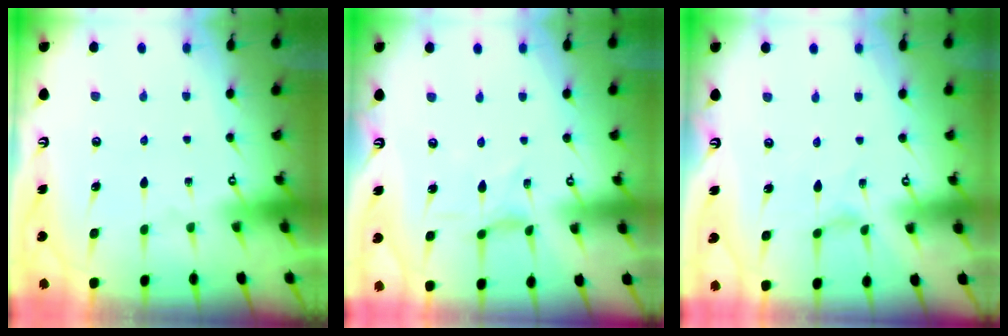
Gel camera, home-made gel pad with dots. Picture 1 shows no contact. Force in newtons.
{"total": 1.5, "press": 1.5, "slide": 0.3}
{"total": 0.0}